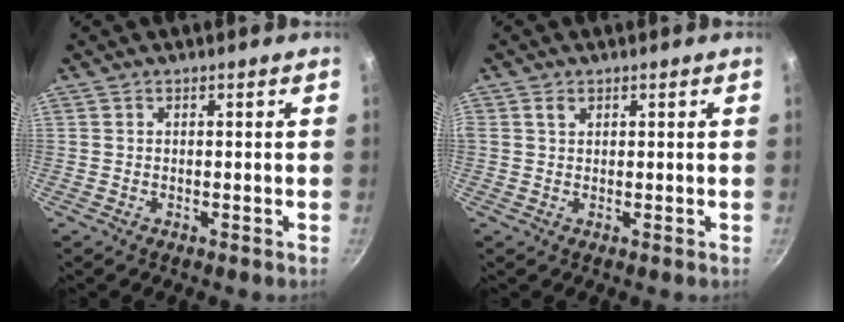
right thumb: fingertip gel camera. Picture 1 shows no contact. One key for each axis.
{"total": 1.6, "fx": 0.8, "fy": 1.0, "fz": 1.0, "tx": -0.017, "ty": 0.002, "tz": 0.016}